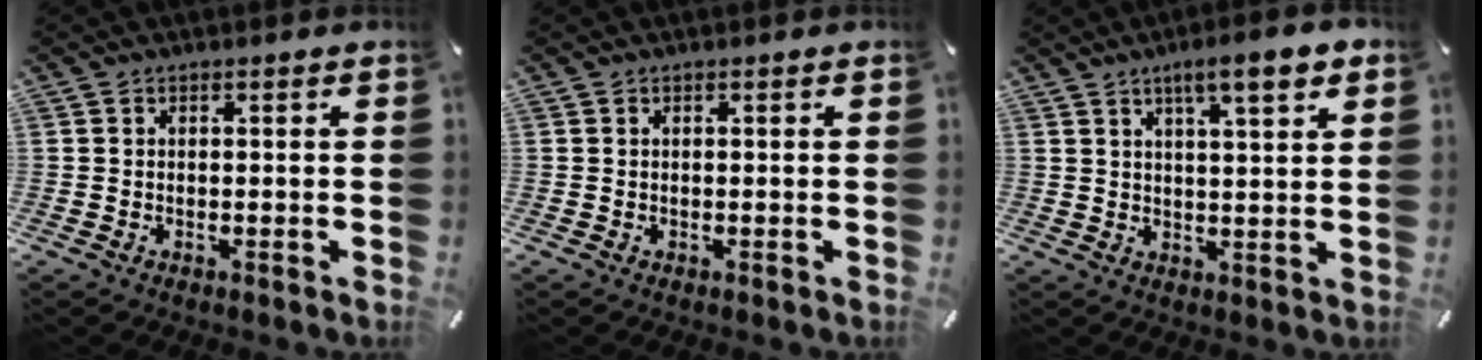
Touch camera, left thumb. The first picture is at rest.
{"total": 0.0}
{"total": 7.8, "force": [4.8, 1.6, 6.0], "torque": [-0.093, -0.021, 0.077]}